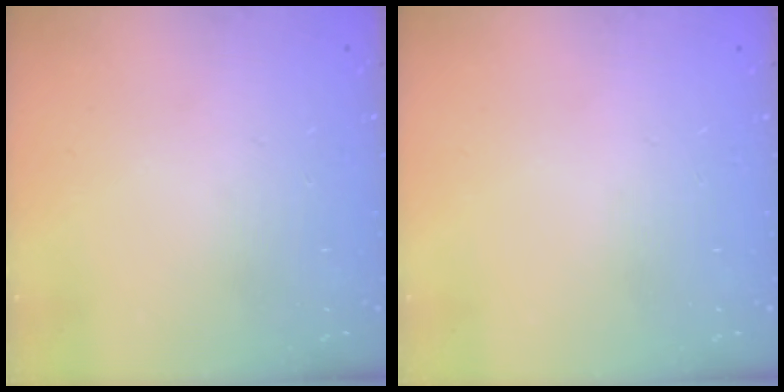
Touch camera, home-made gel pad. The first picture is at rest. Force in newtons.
{"total": 0.0}